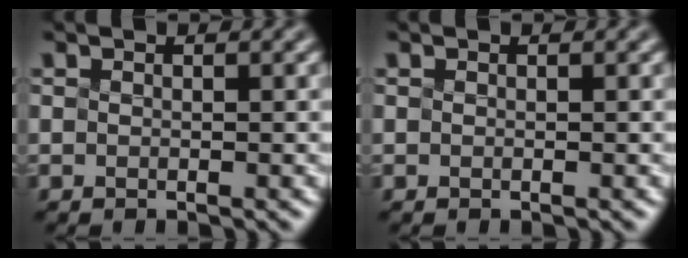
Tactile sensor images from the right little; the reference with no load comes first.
{"total": 0.0}